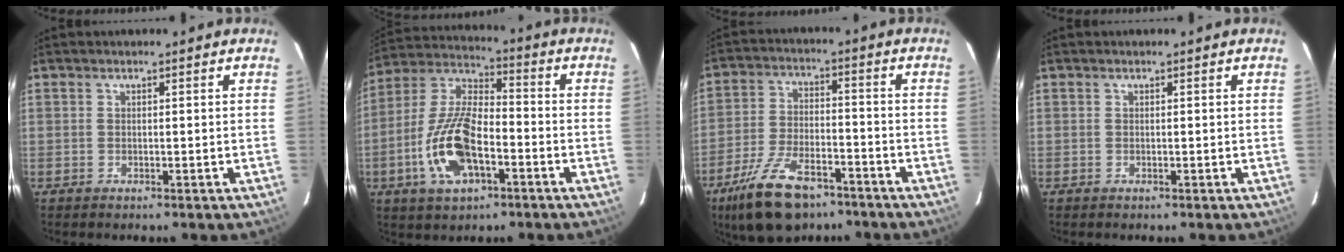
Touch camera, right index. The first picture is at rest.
{"total": 15.2, "force": [-5.3, 7.0, 12.4], "torque": [-0.264, 0.004, -0.098]}
{"total": 14.7, "force": [-10.0, 6.5, 8.5], "torque": [-0.188, -0.018, -0.175]}
{"total": 0.0}